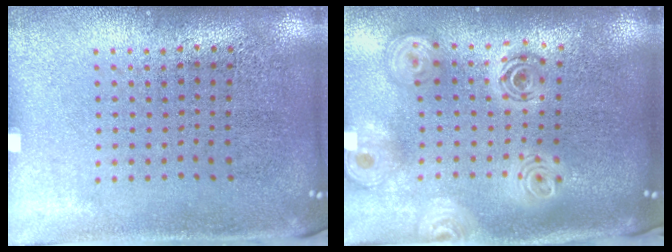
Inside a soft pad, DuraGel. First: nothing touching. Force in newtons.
{"total": 2.5, "press": 1.9, "slide": 1.6}